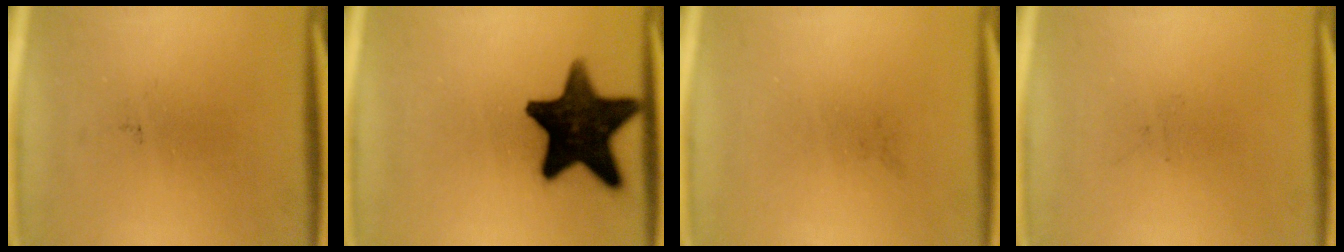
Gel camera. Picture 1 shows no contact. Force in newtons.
{"total": 17.9}
{"total": 0.0}
{"total": 0.0}